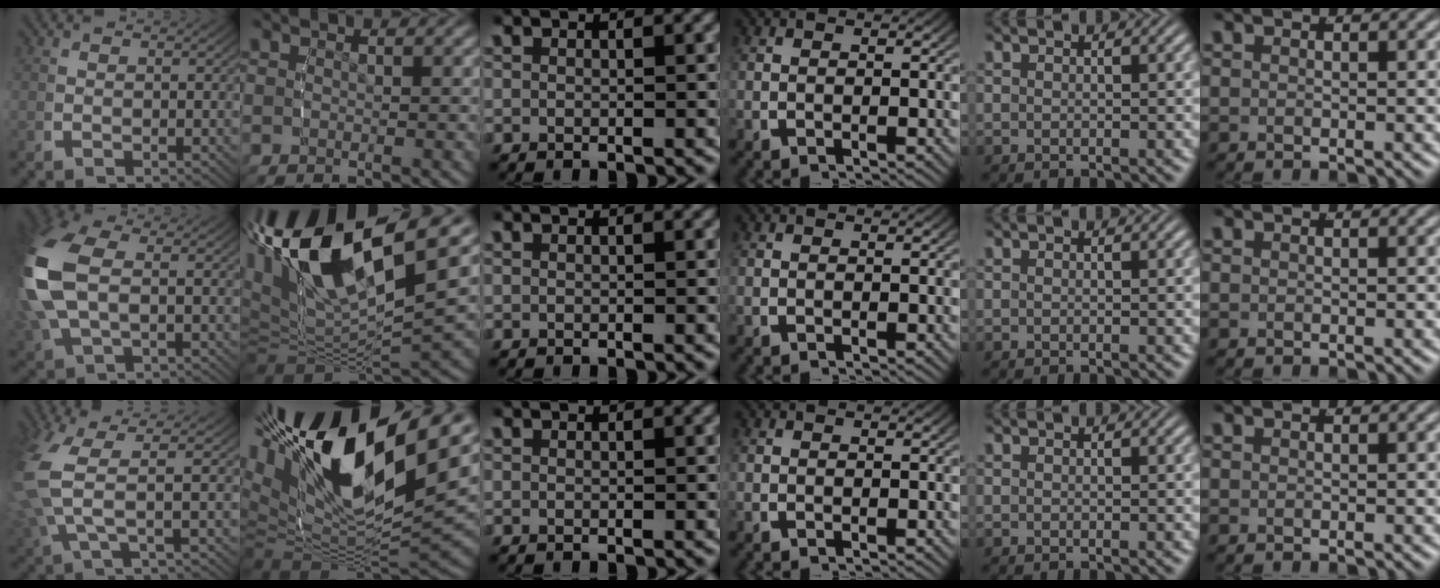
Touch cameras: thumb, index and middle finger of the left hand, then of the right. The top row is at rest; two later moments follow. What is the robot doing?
{"motion": "lift_and_place", "object": "pen"}